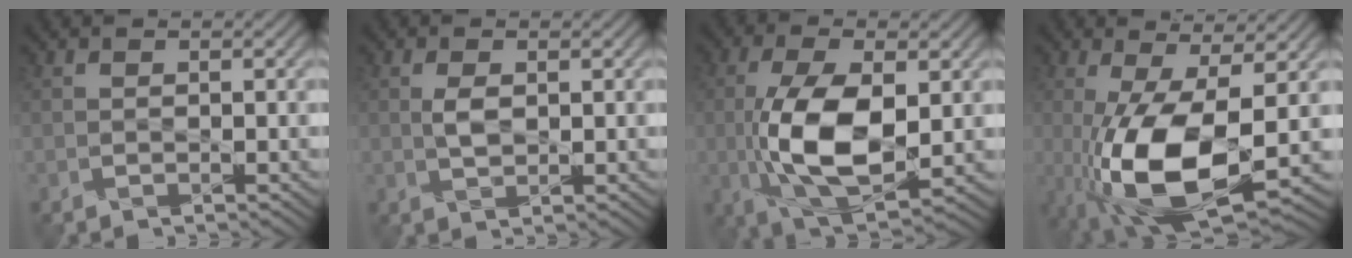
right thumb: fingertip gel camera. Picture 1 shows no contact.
{"total": 2.2, "force": [0.4, 1.1, 1.9], "torque": [-0.044, 0.000, 0.008]}
{"total": 11.6, "force": [-0.9, 5.3, 10.3], "torque": [-0.219, -0.005, -0.011]}
{"total": 12.7, "force": [-2.8, 4.9, 11.4], "torque": [-0.243, -0.025, -0.045]}